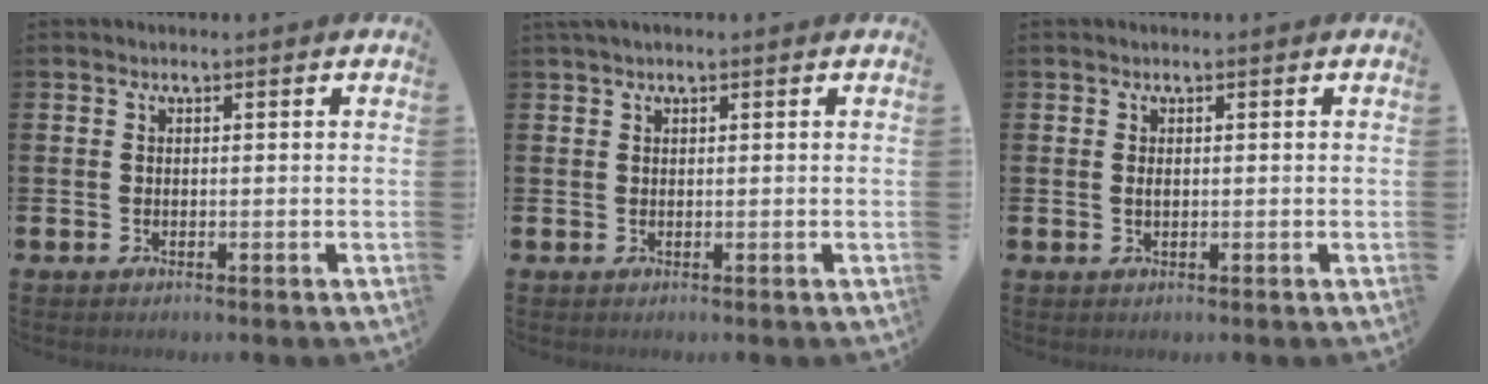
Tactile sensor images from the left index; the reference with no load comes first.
{"total": 0.5, "force": [0.1, 0.2, 0.4], "torque": [-0.008, 0.005, 0.000]}
{"total": 0.6, "force": [0.1, 0.2, 0.5], "torque": [-0.009, 0.001, 0.000]}